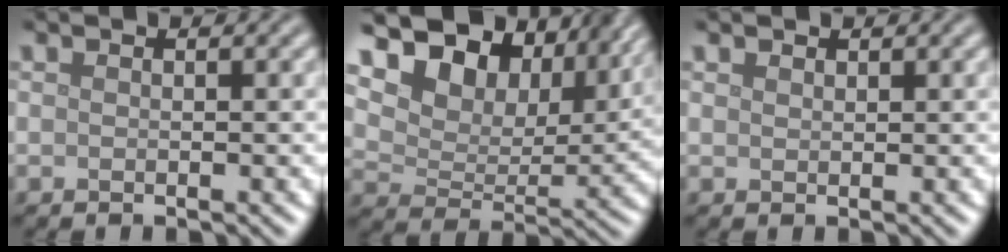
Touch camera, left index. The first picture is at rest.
{"total": 14.6, "force": [9.9, 7.9, 7.2], "torque": [-0.156, 0.030, 0.139]}
{"total": 0.7, "force": [0.6, 0.4, 0.1], "torque": [-0.002, 0.000, 0.013]}